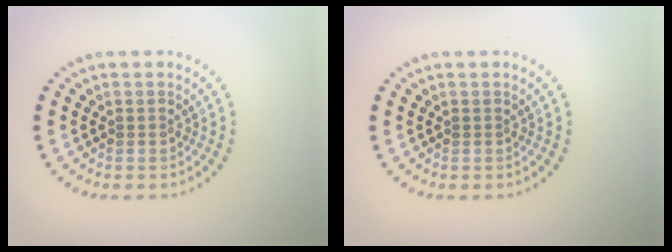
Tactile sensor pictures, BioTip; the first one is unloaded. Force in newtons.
{"total": 0.0}